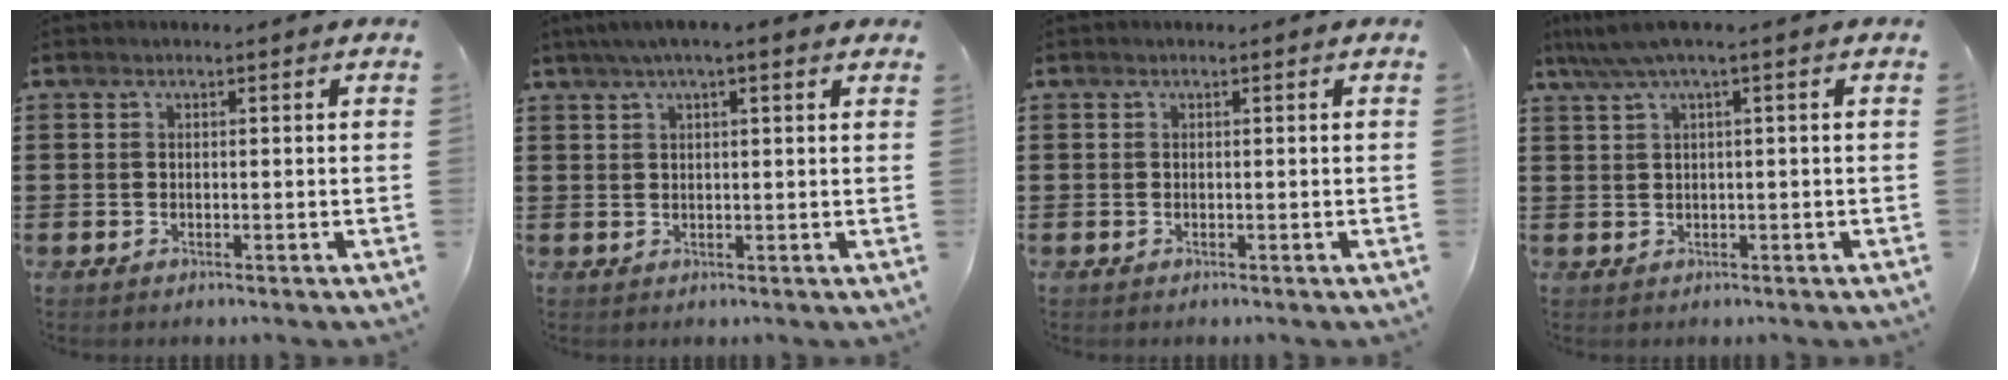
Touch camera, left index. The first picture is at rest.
{"total": 3.4, "force": [2.1, 0.4, 2.7], "torque": [-0.056, 0.007, 0.036]}
{"total": 0.0}
{"total": 3.0, "force": [0.7, 0.1, 2.9], "torque": [-0.064, -0.005, 0.007]}